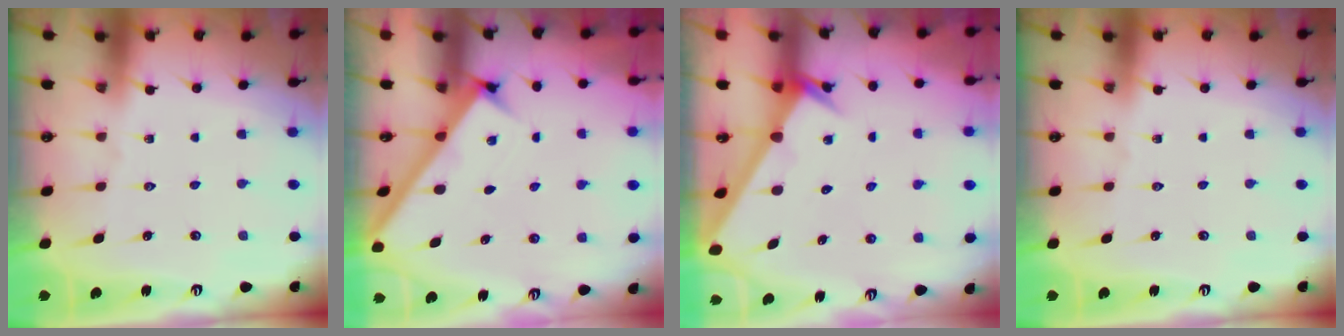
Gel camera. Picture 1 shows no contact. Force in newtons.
{"total": 2.8, "press": 2.8, "slide": 0.4}
{"total": 2.3, "press": 2.3, "slide": 0.2}
{"total": 0.0}